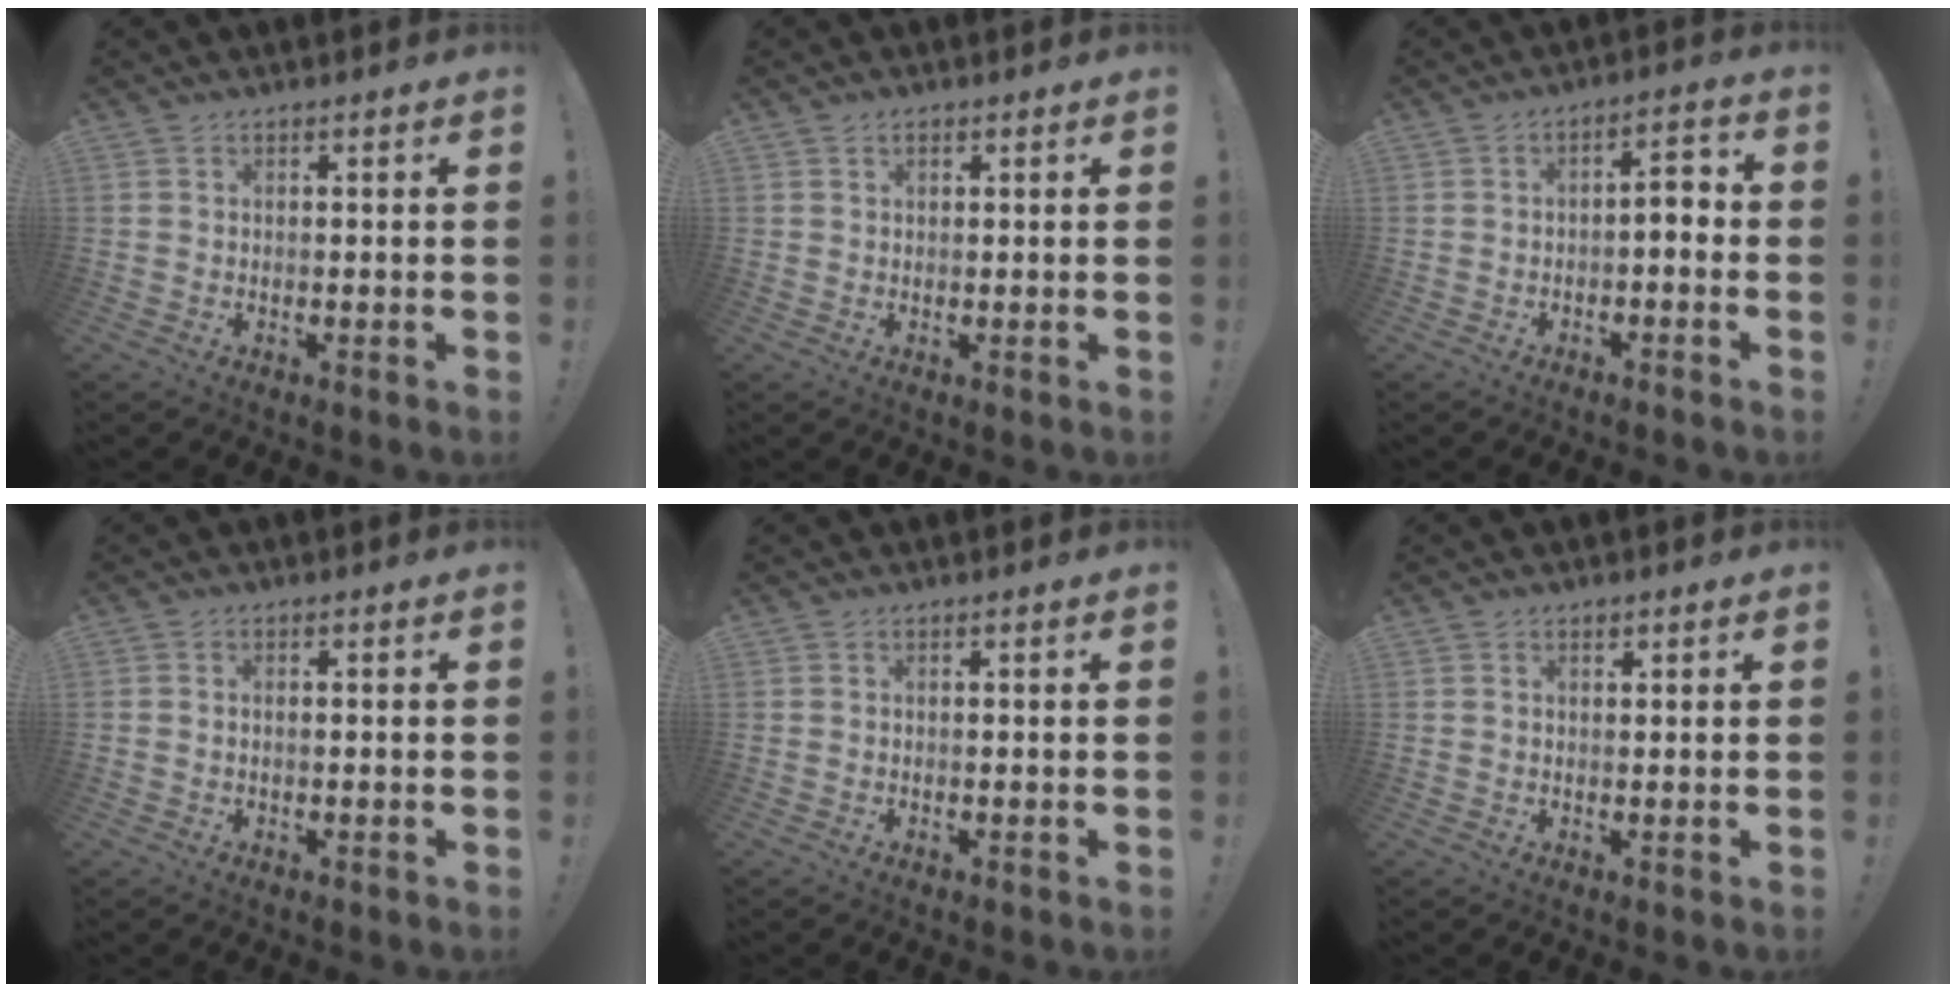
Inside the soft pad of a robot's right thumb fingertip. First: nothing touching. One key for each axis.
{"total": 1.2, "fx": 0.7, "fy": 0.8, "fz": 0.5, "tx": -0.005, "ty": 0.000, "tz": 0.012}
{"total": 4.3, "fx": -1.5, "fy": 1.7, "fz": 3.6, "tx": -0.050, "ty": 0.007, "tz": -0.033}
{"total": 0.6, "fx": -0.4, "fy": 0.3, "fz": 0.4, "tx": -0.010, "ty": 0.001, "tz": -0.006}
{"total": 0.0}
{"total": 0.9, "fx": 0.6, "fy": 0.5, "fz": 0.4, "tx": -0.004, "ty": -0.001, "tz": 0.011}